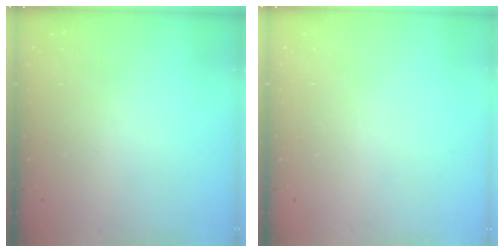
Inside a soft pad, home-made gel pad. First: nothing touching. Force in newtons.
{"total": 0.0}